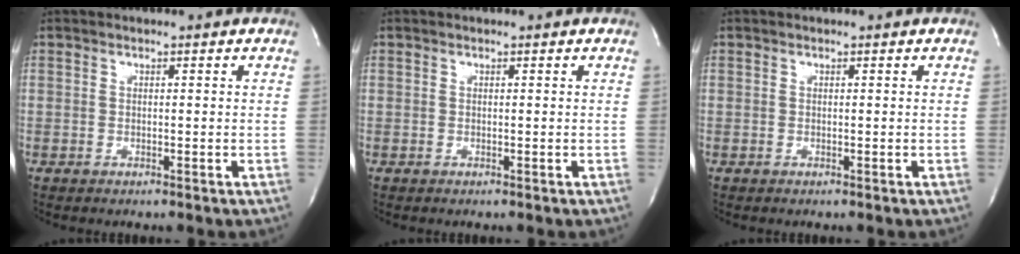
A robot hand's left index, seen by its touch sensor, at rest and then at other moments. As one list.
[{"total": 0.0}, {"total": 0.0}]